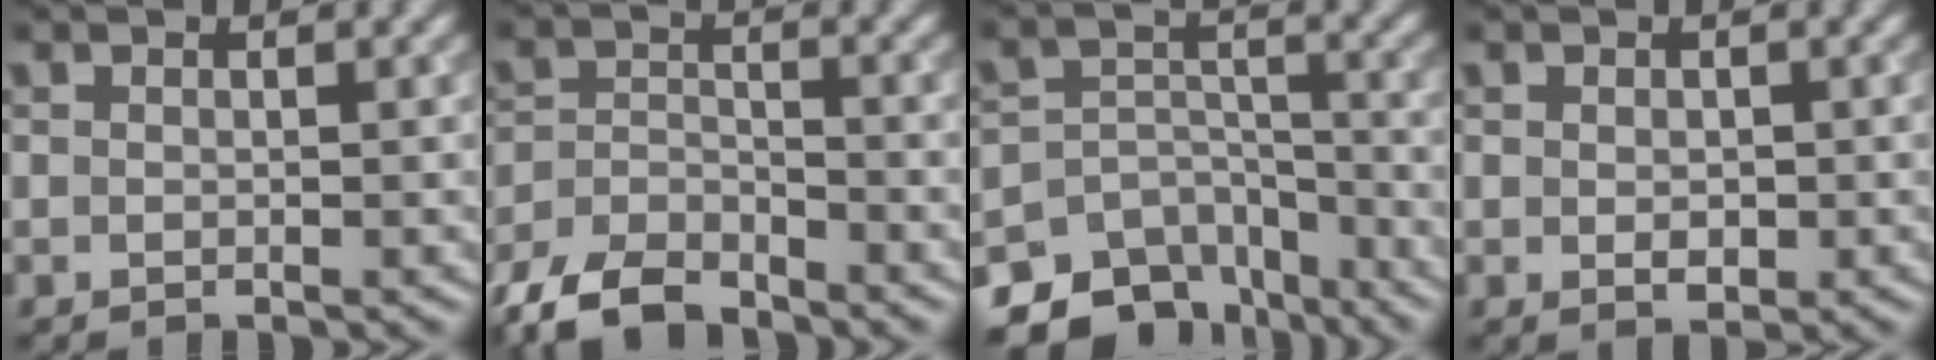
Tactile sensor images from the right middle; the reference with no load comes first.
{"total": 6.0, "force": [-5.2, 2.0, 2.2], "torque": [-0.039, -0.007, -0.106]}
{"total": 10.7, "force": [-8.5, 5.9, 2.7], "torque": [-0.033, 0.000, -0.123]}
{"total": 1.5, "force": [-0.2, 1.0, 1.1], "torque": [-0.016, -0.005, 0.000]}